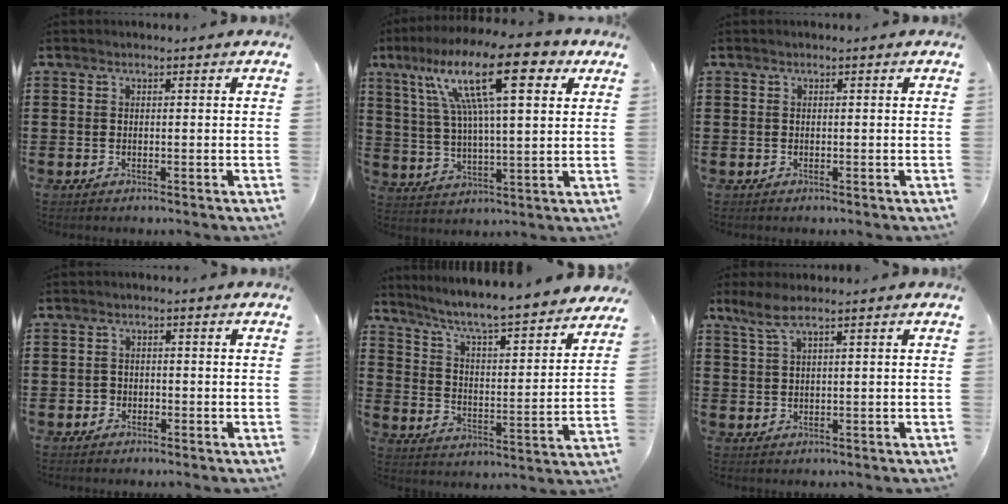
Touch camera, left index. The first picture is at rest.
{"total": 18.3, "force": [9.4, 4.6, 15.0], "torque": [-0.281, -0.012, 0.148]}
{"total": 0.0}
{"total": 1.3, "force": [-0.8, 1.0, 0.1], "torque": [-0.007, 0.002, -0.018]}
{"total": 5.6, "force": [4.9, -0.2, 2.8], "torque": [-0.078, -0.047, 0.073]}
{"total": 3.2, "force": [1.9, 0.4, 2.5], "torque": [-0.060, -0.001, 0.034]}